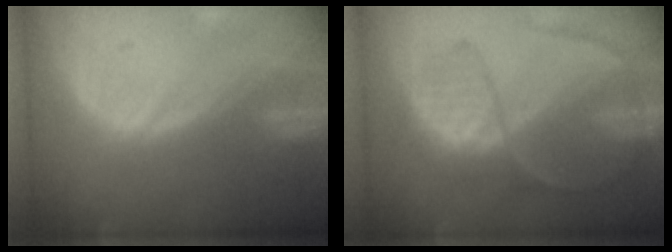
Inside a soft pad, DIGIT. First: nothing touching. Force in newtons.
{"total": 8.1, "press": 7.3, "slide": 3.5}